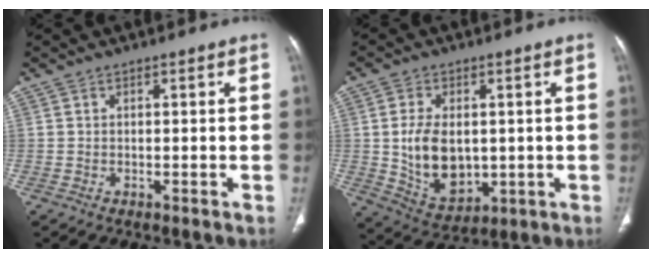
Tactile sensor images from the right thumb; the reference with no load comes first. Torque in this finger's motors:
{"motor_torque": [-0.22, 1.07, 0.63, 0.94, 0.29]}